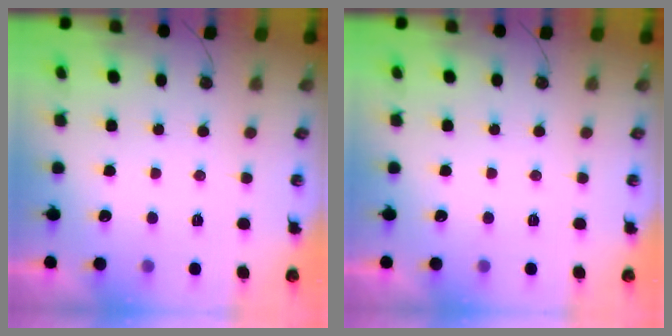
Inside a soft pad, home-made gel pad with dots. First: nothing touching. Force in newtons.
{"total": 0.0}